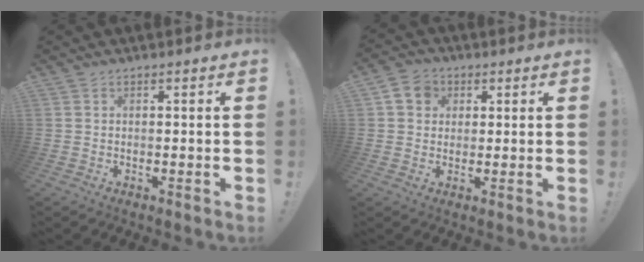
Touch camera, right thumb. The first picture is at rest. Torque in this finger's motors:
{"motor_torque": [-0.02, 0.81, 0.37, -0.03, 0.00]}